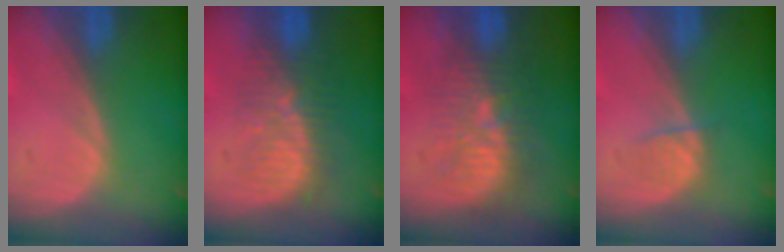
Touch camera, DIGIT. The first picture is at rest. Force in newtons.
{"total": 8.1, "press": 7.4, "slide": 3.3}
{"total": 9.2, "press": 8.8, "slide": 2.6}
{"total": 1.9, "press": 1.9, "slide": 0.4}